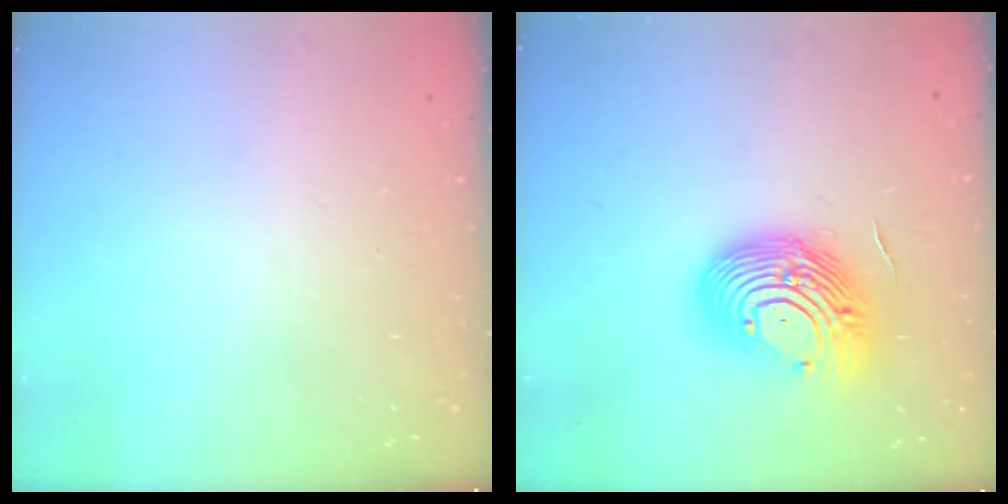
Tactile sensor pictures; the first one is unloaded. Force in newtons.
{"total": 16.3, "press": 15.8, "slide": 4.1}